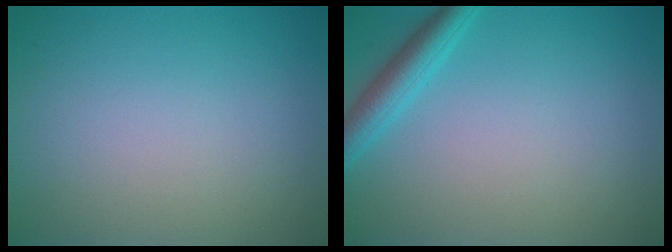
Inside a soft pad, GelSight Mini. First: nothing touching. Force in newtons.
{"total": 2.8, "press": 2.8, "slide": 0.1}